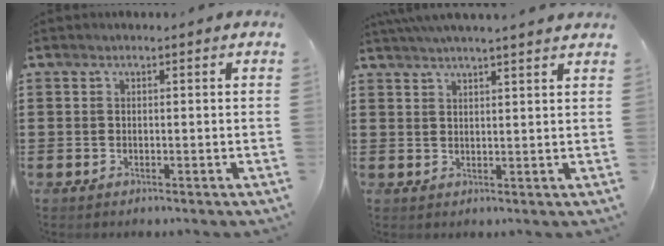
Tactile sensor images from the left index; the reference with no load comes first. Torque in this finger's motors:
{"motor_torque": [0.81, -0.80, 0.21, 0.04]}